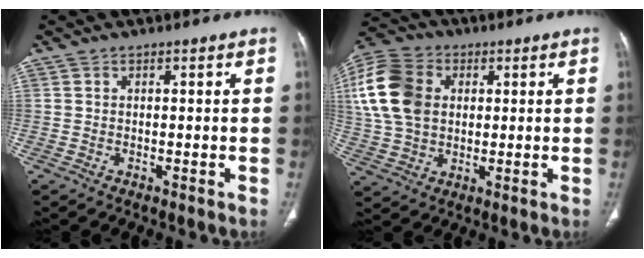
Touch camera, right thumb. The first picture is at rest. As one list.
[{"total": 17.4, "force": [3.4, 12.7, 11.4], "torque": [-0.241, 0.013, 0.063]}]